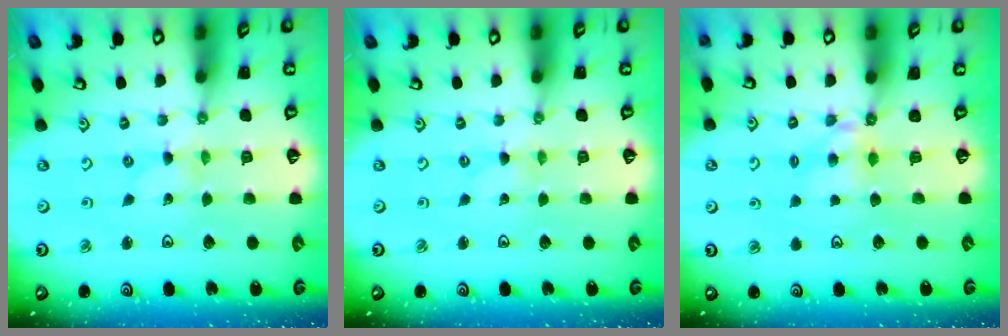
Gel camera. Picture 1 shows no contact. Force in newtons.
{"total": 0.0}
{"total": 4.9, "press": 4.8, "slide": 0.7}